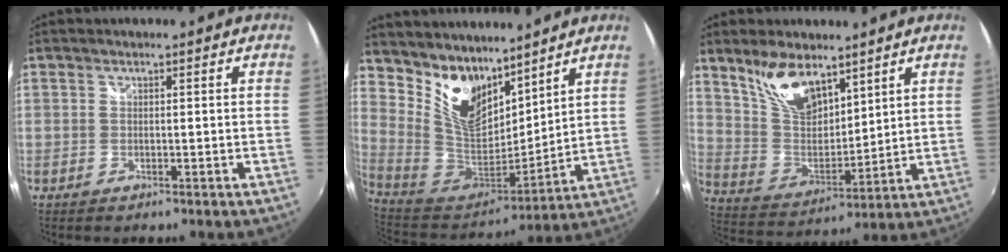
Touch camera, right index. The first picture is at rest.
{"total": 15.2, "force": [10.3, 8.2, 7.6], "torque": [-0.161, -0.005, 0.207]}
{"total": 12.5, "force": [8.7, 5.5, 7.2], "torque": [-0.139, 0.007, 0.179]}